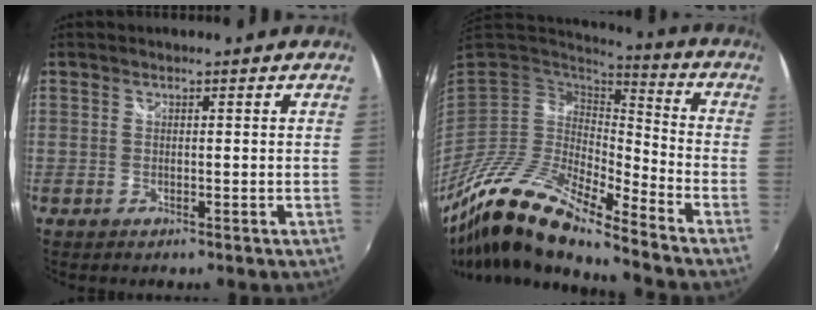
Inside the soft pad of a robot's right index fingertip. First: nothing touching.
{"total": 17.1, "force": [-13.3, 2.6, 10.4], "torque": [-0.186, -0.034, -0.264]}